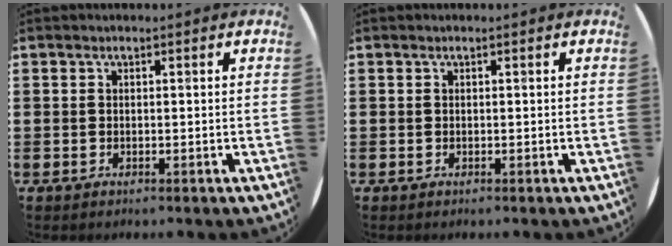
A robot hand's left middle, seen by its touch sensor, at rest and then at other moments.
{"total": 0.0}